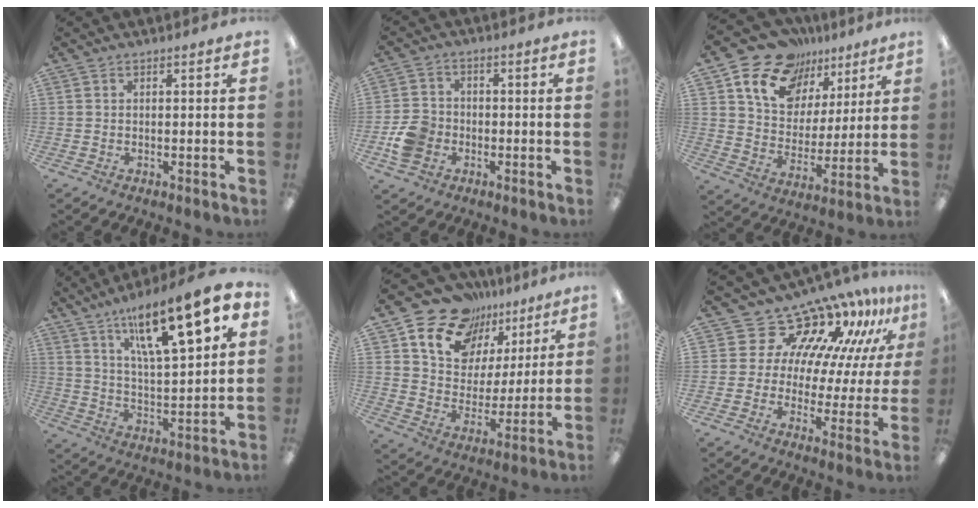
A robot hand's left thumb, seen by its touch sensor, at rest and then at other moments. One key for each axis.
{"total": 7.4, "fx": -2.4, "fy": 6.0, "fz": 3.6, "tx": -0.076, "ty": 0.012, "tz": -0.045}
{"total": 16.5, "fx": 11.0, "fy": 10.9, "fz": 5.8, "tx": -0.122, "ty": -0.065, "tz": 0.205}
{"total": 19.2, "fx": 11.6, "fy": 5.8, "fz": 14.2, "tx": -0.219, "ty": -0.063, "tz": 0.183}
{"total": 16.3, "fx": 11.6, "fy": 10.6, "fz": 4.6, "tx": -0.098, "ty": -0.085, "tz": 0.214}
{"total": 16.6, "fx": 12.8, "fy": 9.2, "fz": 5.2, "tx": -0.102, "ty": -0.101, "tz": 0.233}